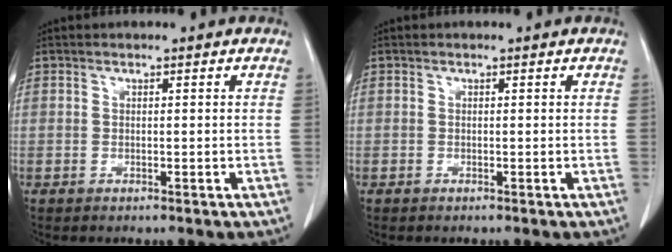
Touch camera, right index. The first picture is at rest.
{"total": 0.0}